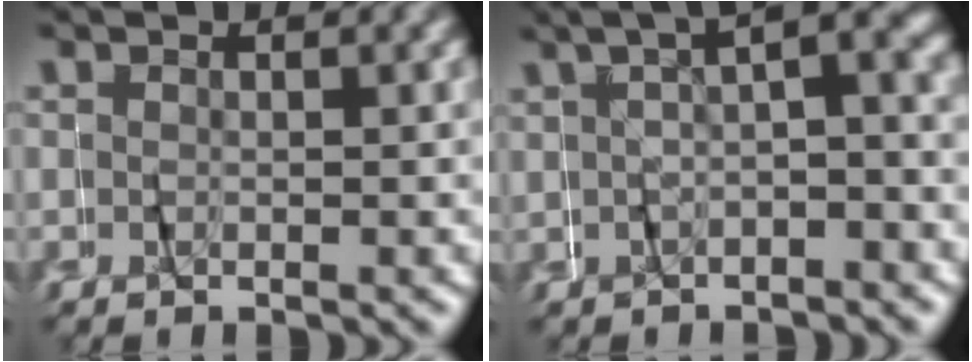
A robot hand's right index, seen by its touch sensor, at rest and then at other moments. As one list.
[{"total": 4.0, "force": [1.1, 1.0, 3.7], "torque": [-0.038, 0.036, 0.004]}]